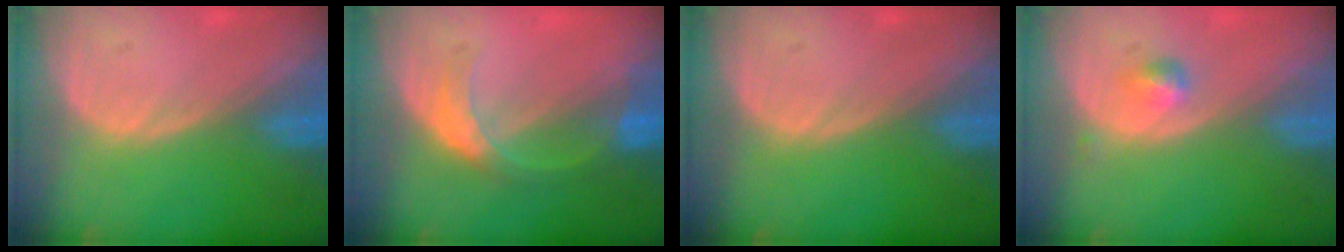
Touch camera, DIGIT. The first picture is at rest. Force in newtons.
{"total": 5.5, "press": 5.2, "slide": 2.0}
{"total": 0.0}
{"total": 2.0, "press": 2.0, "slide": 0.2}